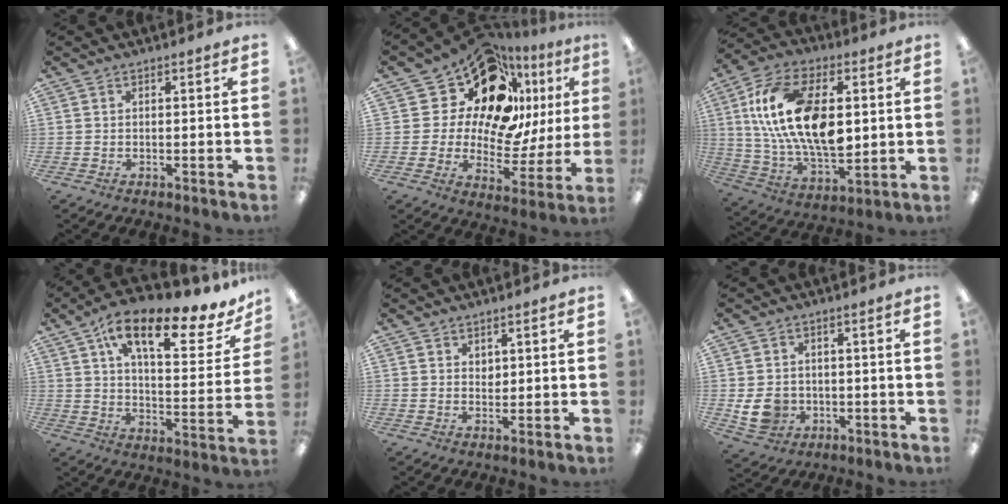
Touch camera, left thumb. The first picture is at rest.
{"total": 20.3, "force": [12.1, 11.5, 11.5], "torque": [-0.202, -0.088, 0.213]}
{"total": 21.0, "force": [3.6, 12.2, 16.7], "torque": [-0.326, 0.005, 0.059]}
{"total": 18.6, "force": [11.8, 6.4, 12.9], "torque": [-0.200, -0.068, 0.188]}
{"total": 2.0, "force": [1.4, 1.3, 0.7], "torque": [-0.006, -0.002, 0.024]}
{"total": 6.9, "force": [-1.1, 6.1, 3.1], "torque": [-0.062, 0.008, -0.016]}